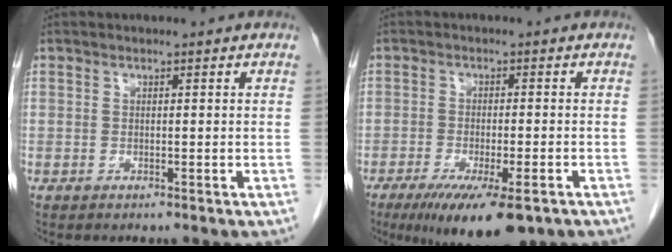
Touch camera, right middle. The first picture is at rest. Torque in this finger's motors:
{"motor_torque": [1.40, -0.74, 0.47, 0.14]}